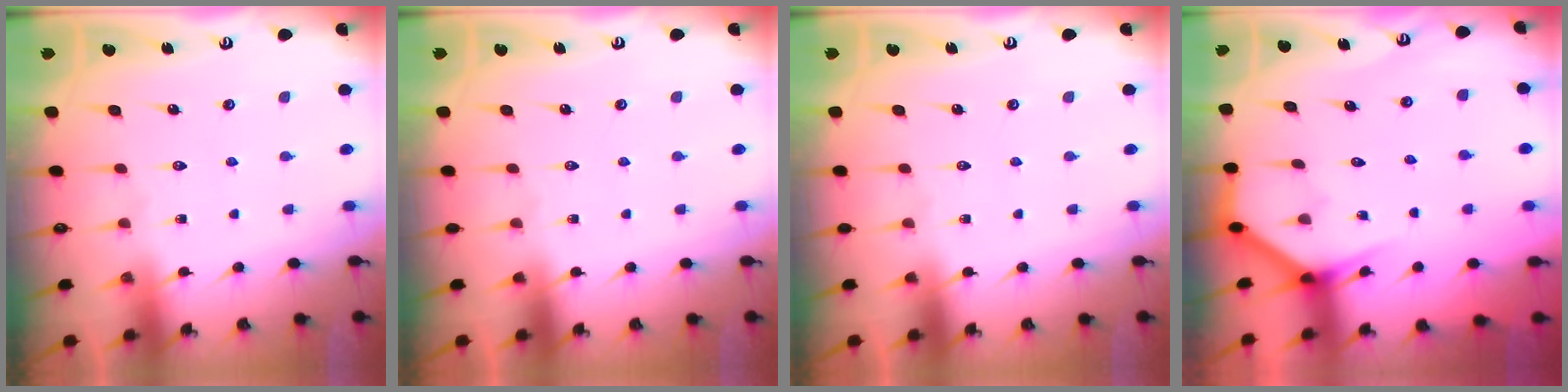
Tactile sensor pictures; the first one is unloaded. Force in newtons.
{"total": 0.0}
{"total": 0.0}
{"total": 3.6, "press": 3.6, "slide": 0.3}